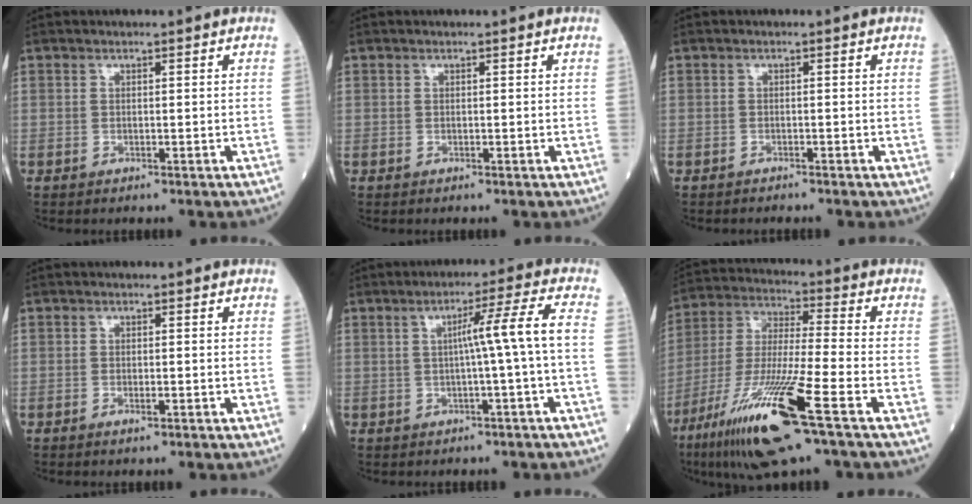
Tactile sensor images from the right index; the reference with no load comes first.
{"total": 0.0}
{"total": 1.5, "force": [-1.5, 0.3, 0.3], "torque": [-0.006, -0.002, -0.019]}
{"total": 1.0, "force": [-0.5, 0.2, 0.8], "torque": [-0.012, -0.001, -0.009]}
{"total": 6.3, "force": [-0.3, -1.7, 6.1], "torque": [-0.097, 0.014, -0.001]}
{"total": 18.3, "force": [-9.5, 0.6, 15.7], "torque": [-0.326, -0.047, -0.178]}